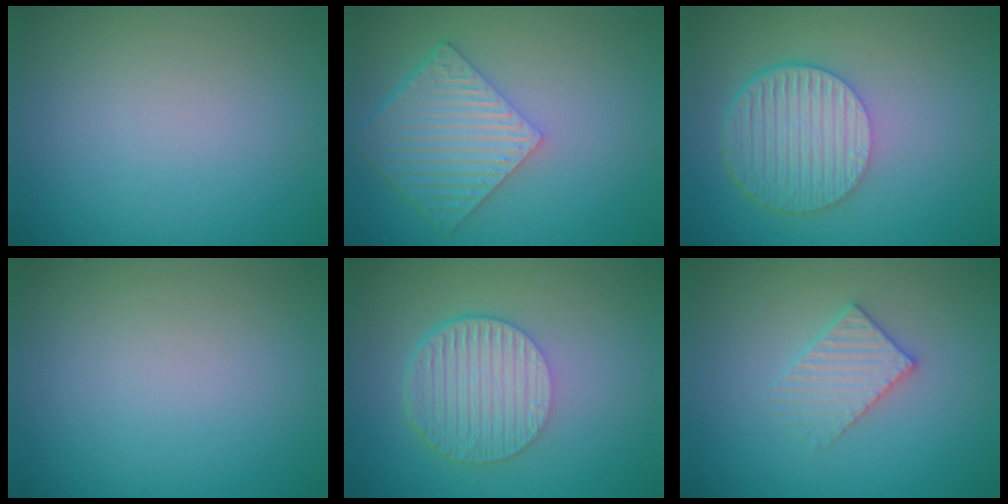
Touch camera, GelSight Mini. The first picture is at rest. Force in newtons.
{"total": 6.1, "press": 4.5, "slide": 4.1}
{"total": 6.8, "press": 4.9, "slide": 4.8}
{"total": 0.0}
{"total": 6.0, "press": 4.1, "slide": 4.4}
{"total": 2.7, "press": 2.7, "slide": 0.5}